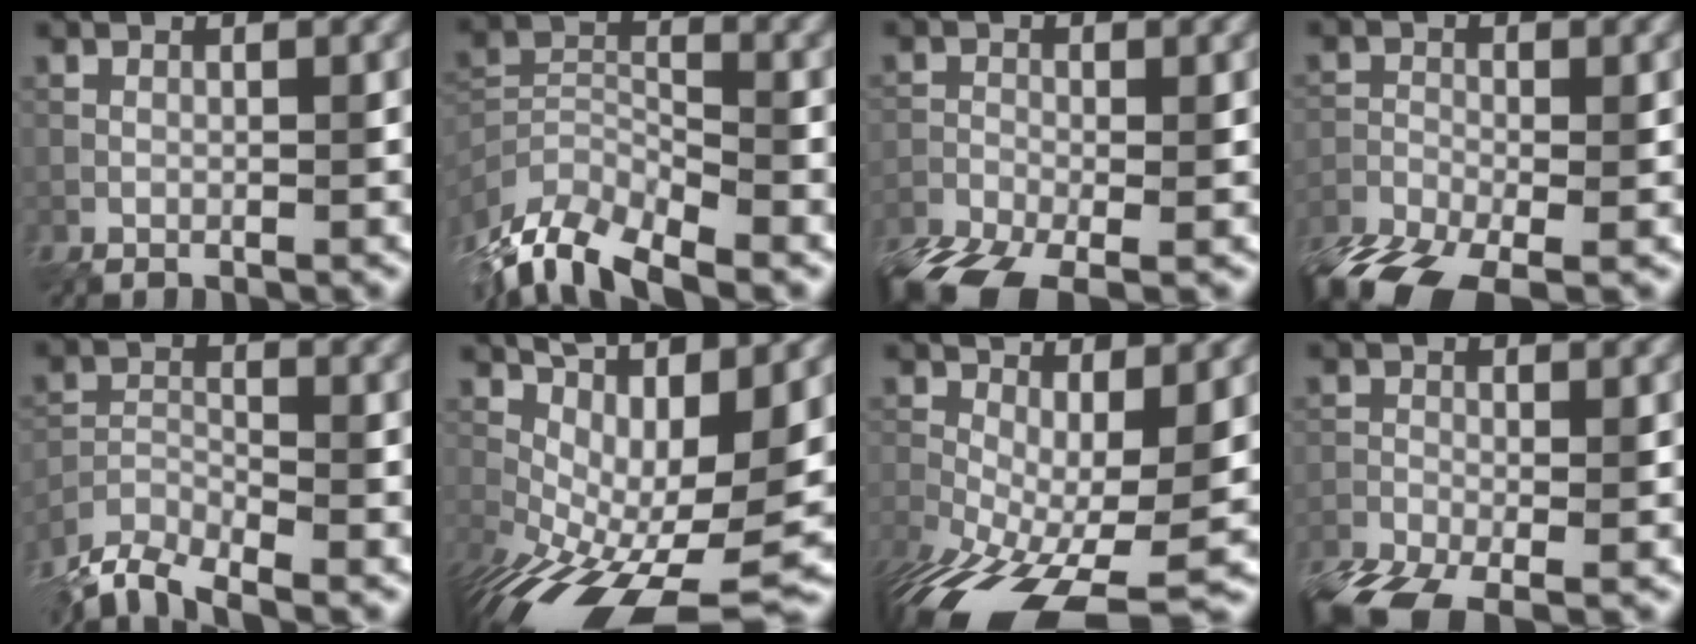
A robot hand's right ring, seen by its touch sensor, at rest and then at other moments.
{"total": 8.5, "force": [-7.3, 2.6, 3.4], "torque": [-0.072, -0.006, -0.144]}
{"total": 7.8, "force": [-5.8, 3.2, 4.1], "torque": [-0.092, -0.033, -0.103]}
{"total": 8.8, "force": [-6.7, 3.7, 4.5], "torque": [-0.100, -0.041, -0.115]}
{"total": 5.7, "force": [-5.3, 1.4, 1.6], "torque": [-0.035, -0.011, -0.102]}
{"total": 14.4, "force": [-0.6, 5.5, 13.3], "torque": [-0.216, -0.010, 0.013]}
{"total": 12.9, "force": [-4.4, 5.8, 10.7], "torque": [-0.221, -0.034, -0.051]}
{"total": 7.0, "force": [-5.1, 2.8, 3.9], "torque": [-0.084, -0.030, -0.097]}